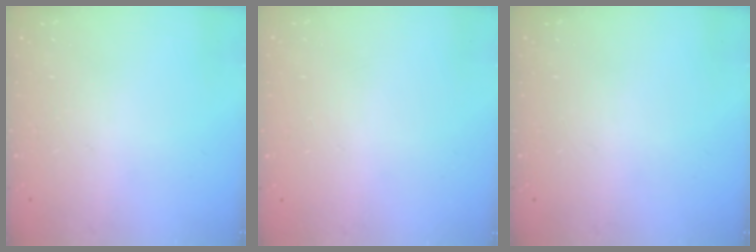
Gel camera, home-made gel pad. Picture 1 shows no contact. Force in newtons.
{"total": 0.5, "press": 0.5, "slide": 0.1}
{"total": 0.0}